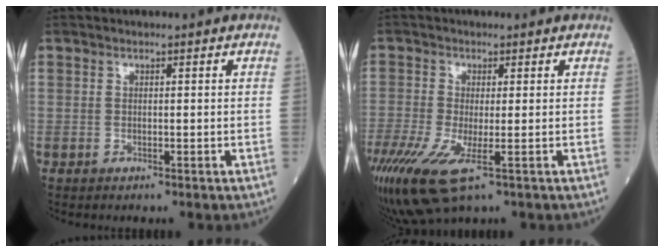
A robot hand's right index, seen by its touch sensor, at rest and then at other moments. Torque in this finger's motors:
{"motor_torque": [0.99, -0.88, 0.26, 0.17]}